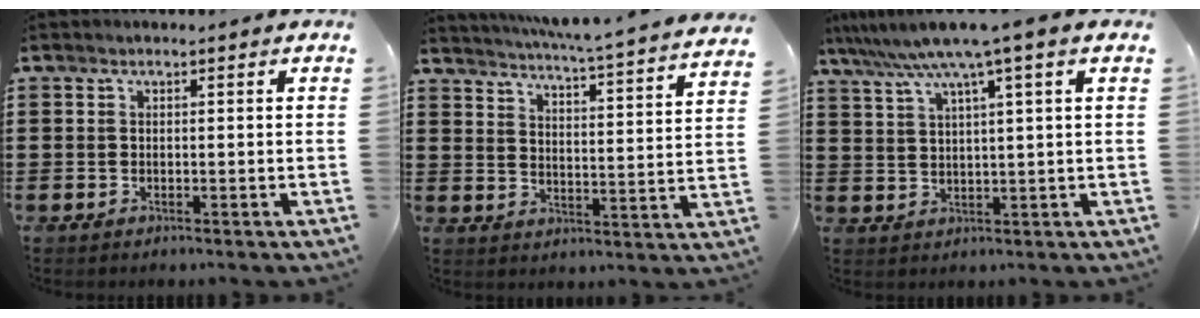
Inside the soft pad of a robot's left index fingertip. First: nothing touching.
{"total": 4.8, "force": [4.3, -1.1, 1.7], "torque": [-0.054, -0.043, 0.065]}
{"total": 6.4, "force": [4.1, -0.4, 4.9], "torque": [-0.110, -0.019, 0.065]}